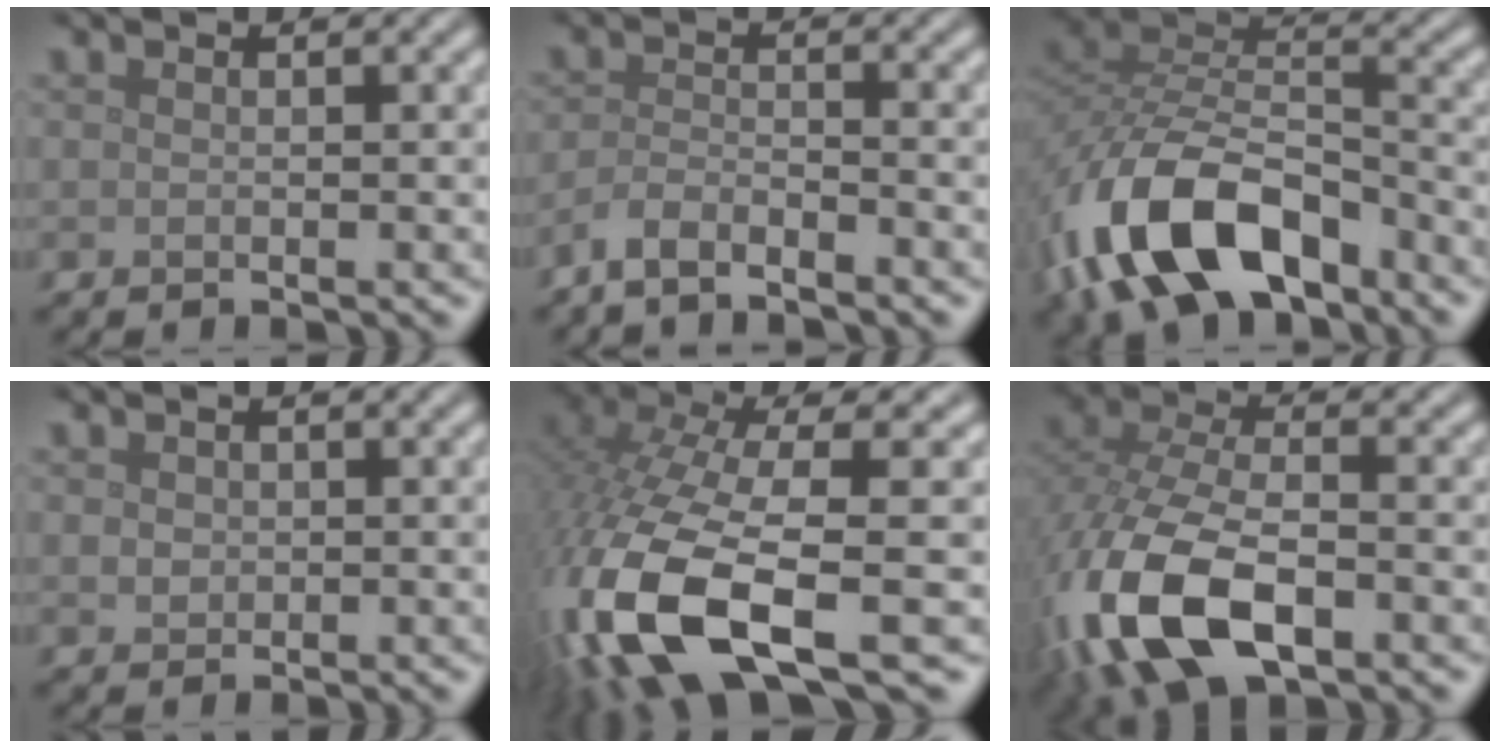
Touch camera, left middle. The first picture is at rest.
{"total": 2.5, "force": [-2.1, 0.5, 1.3], "torque": [-0.025, 0.001, -0.049]}
{"total": 11.6, "force": [-6.1, 6.2, 7.7], "torque": [-0.166, -0.006, -0.117]}
{"total": 1.0, "force": [0.2, 0.9, 0.4], "torque": [-0.005, -0.003, 0.006]}
{"total": 14.2, "force": [-5.6, 5.1, 12.0], "torque": [-0.280, -0.026, -0.093]}
{"total": 12.6, "force": [-4.9, 6.7, 9.5], "torque": [-0.232, -0.032, -0.087]}